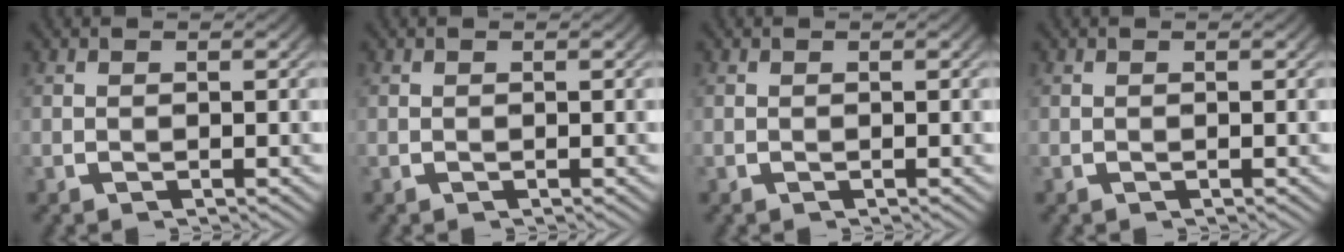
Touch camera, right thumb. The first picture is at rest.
{"total": 0.0}
{"total": 0.0}
{"total": 0.0}